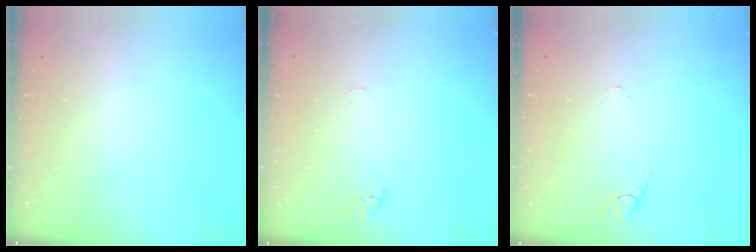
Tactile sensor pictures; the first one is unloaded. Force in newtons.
{"total": 3.2, "press": 3.2, "slide": 0.3}
{"total": 2.7, "press": 2.7, "slide": 0.2}